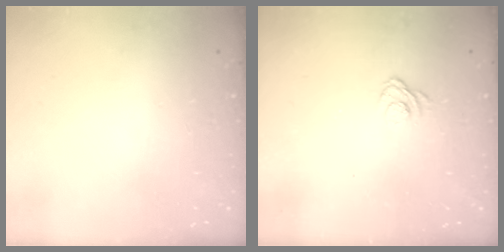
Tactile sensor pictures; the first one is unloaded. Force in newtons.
{"total": 5.1, "press": 4.9, "slide": 1.3}